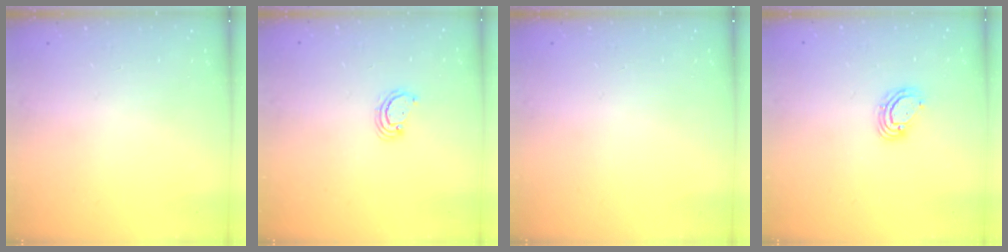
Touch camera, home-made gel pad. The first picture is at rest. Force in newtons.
{"total": 3.2, "press": 3.1, "slide": 0.3}
{"total": 0.0}
{"total": 4.9, "press": 4.8, "slide": 0.6}